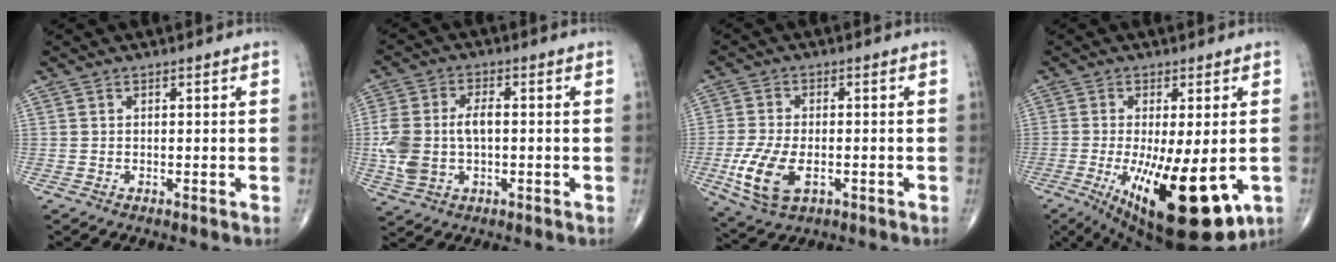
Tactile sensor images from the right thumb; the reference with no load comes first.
{"total": 10.2, "force": [-0.5, 6.0, 8.2], "torque": [-0.182, 0.016, -0.006]}
{"total": 10.1, "force": [-2.9, 5.4, 8.1], "torque": [-0.172, -0.001, -0.046]}
{"total": 19.1, "force": [-5.3, 6.4, 17.2], "torque": [-0.262, -0.033, -0.062]}